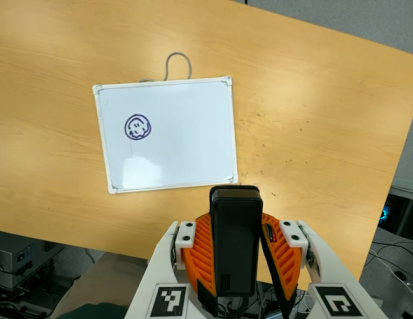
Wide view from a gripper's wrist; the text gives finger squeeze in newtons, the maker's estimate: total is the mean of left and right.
{"total": 5.6, "left": 4.6, "right": 6.7}